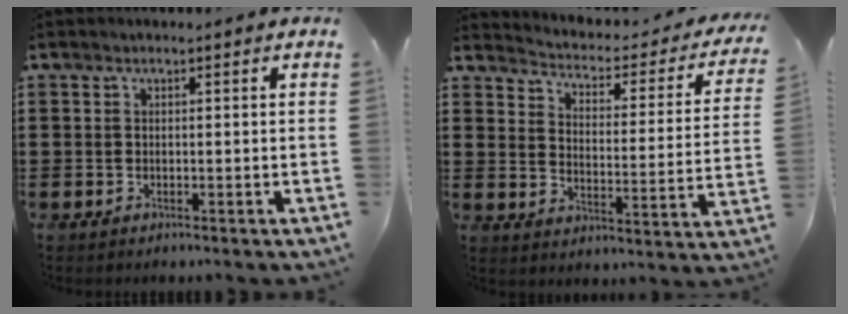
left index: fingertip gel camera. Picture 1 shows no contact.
{"total": 2.1, "force": [1.9, 0.6, 0.5], "torque": [-0.029, -0.025, 0.021]}